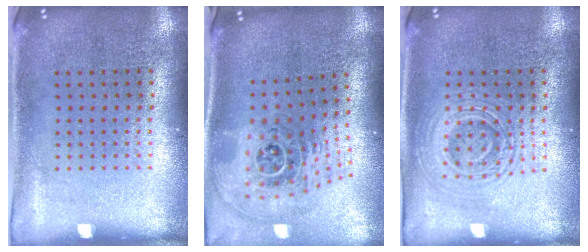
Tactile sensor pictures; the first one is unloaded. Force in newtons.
{"total": 2.4, "press": 1.7, "slide": 1.7}
{"total": 2.9, "press": 2.8, "slide": 0.5}